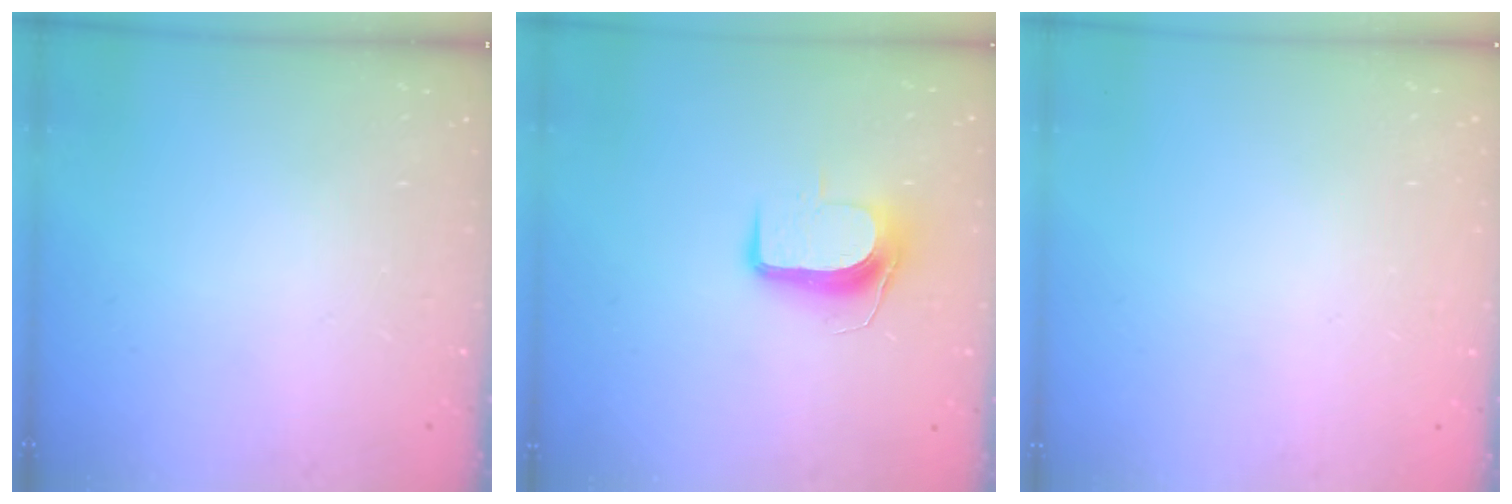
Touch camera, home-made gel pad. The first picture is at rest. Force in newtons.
{"total": 9.2, "press": 9.2, "slide": 0.7}
{"total": 0.0}